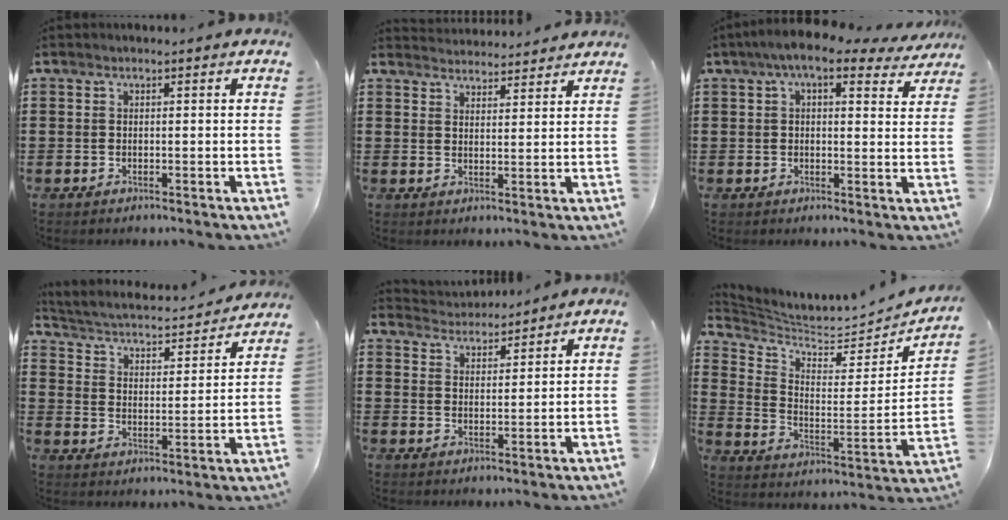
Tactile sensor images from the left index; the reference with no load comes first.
{"total": 3.2, "force": [3.2, 0.1, -0.4], "torque": [-0.002, -0.013, 0.059]}
{"total": 6.8, "force": [4.9, 1.5, 4.5], "torque": [-0.090, -0.006, 0.086]}
{"total": 2.6, "force": [2.4, 0.4, 0.8], "torque": [-0.035, -0.027, 0.030]}
{"total": 3.1, "force": [3.0, 0.4, -0.3], "torque": [-0.006, -0.012, 0.056]}
{"total": 3.5, "force": [3.3, 0.4, 1.0], "torque": [-0.045, -0.044, 0.048]}